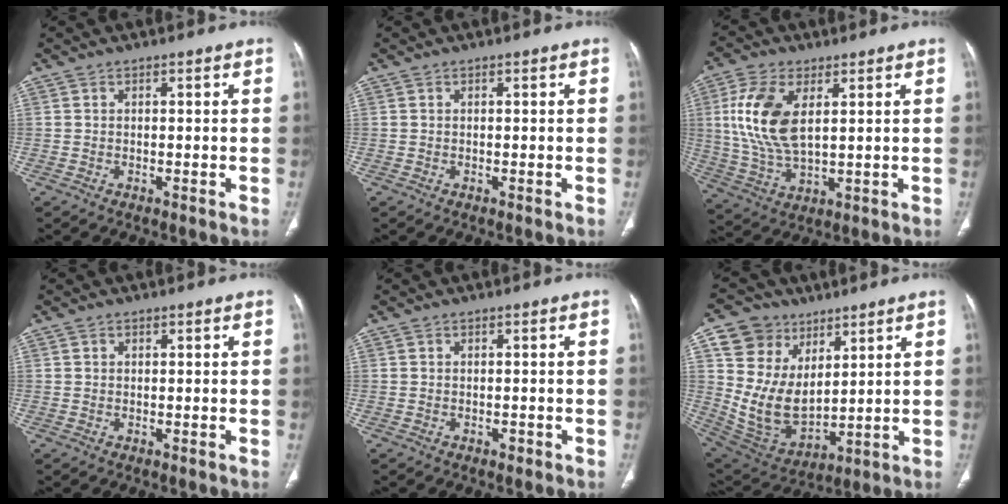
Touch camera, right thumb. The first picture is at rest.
{"total": 0.0}
{"total": 13.0, "force": [3.4, 6.5, 10.7], "torque": [-0.229, -0.010, 0.072]}
{"total": 0.7, "force": [0.4, 0.5, 0.2], "torque": [0.000, -0.001, 0.007]}
{"total": 0.5, "force": [-0.1, 0.5, 0.2], "torque": [-0.002, 0.000, 0.001]}
{"total": 16.2, "force": [6.7, 12.1, 8.4], "torque": [-0.136, -0.029, 0.152]}